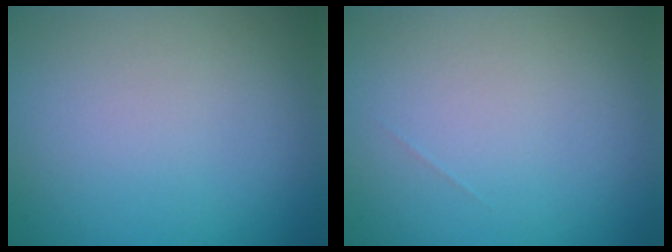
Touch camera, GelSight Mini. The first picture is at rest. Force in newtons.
{"total": 0.0}